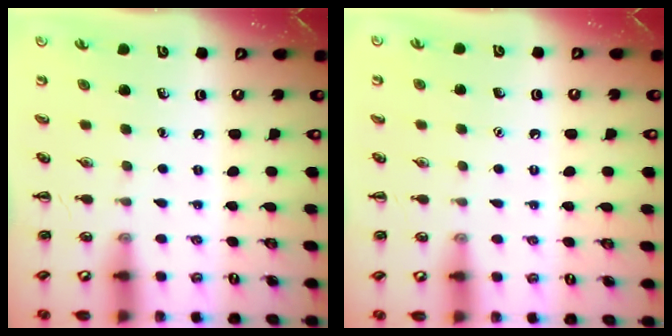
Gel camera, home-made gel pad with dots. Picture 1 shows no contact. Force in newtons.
{"total": 1.6, "press": 1.5, "slide": 0.1}